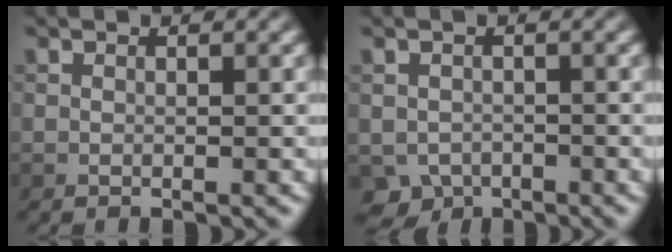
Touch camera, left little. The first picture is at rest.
{"total": 3.3, "force": [-2.0, 2.5, 0.9], "torque": [-0.015, -0.011, -0.035]}